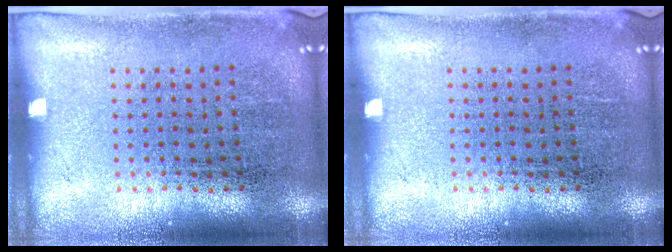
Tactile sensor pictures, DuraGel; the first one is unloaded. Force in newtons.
{"total": 0.0}